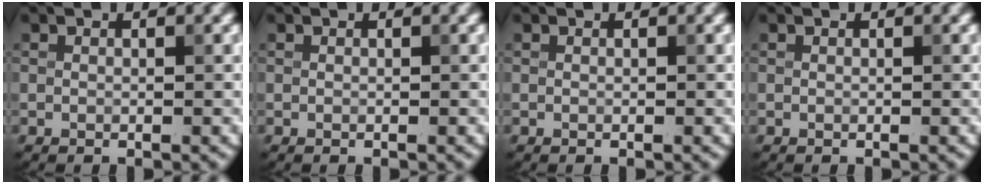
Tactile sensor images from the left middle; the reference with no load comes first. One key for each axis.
{"total": 0.0}
{"total": 0.0}
{"total": 0.0}